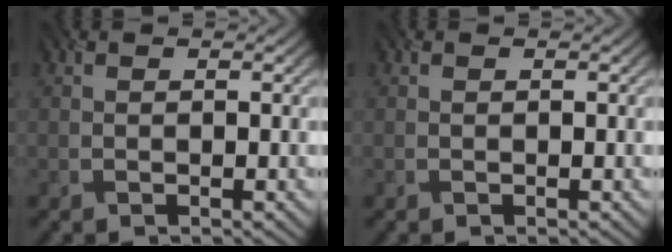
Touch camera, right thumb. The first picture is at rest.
{"total": 0.0}